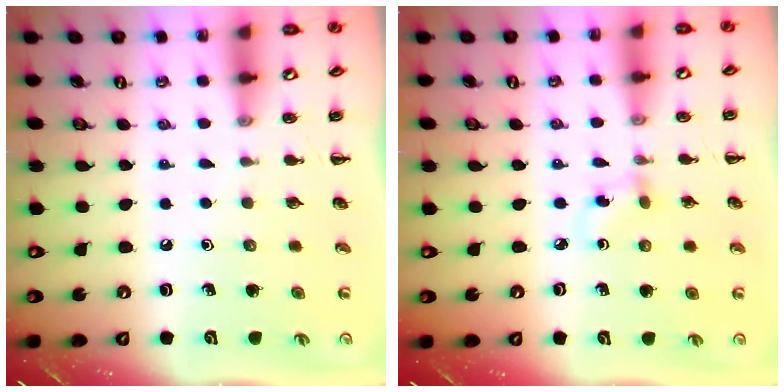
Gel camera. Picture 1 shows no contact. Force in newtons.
{"total": 2.8, "press": 2.5, "slide": 1.2}